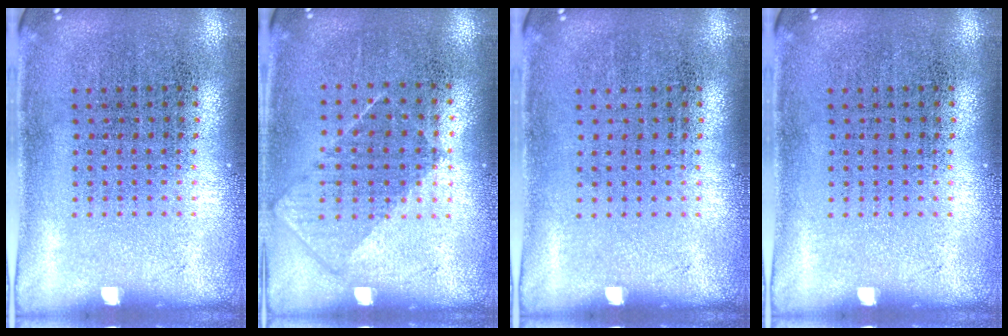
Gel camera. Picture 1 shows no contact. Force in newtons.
{"total": 0.9, "press": 0.7, "slide": 0.5}
{"total": 0.0}
{"total": 0.0}